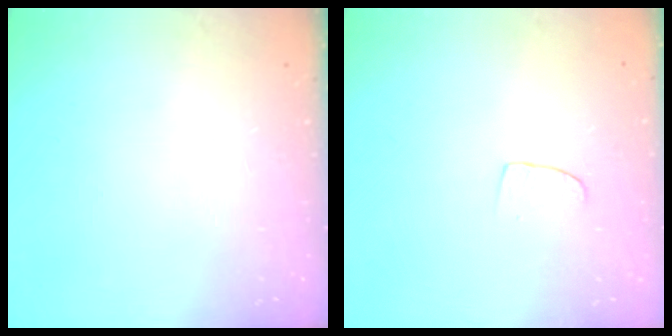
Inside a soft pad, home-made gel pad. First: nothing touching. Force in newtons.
{"total": 6.0, "press": 5.9, "slide": 0.5}